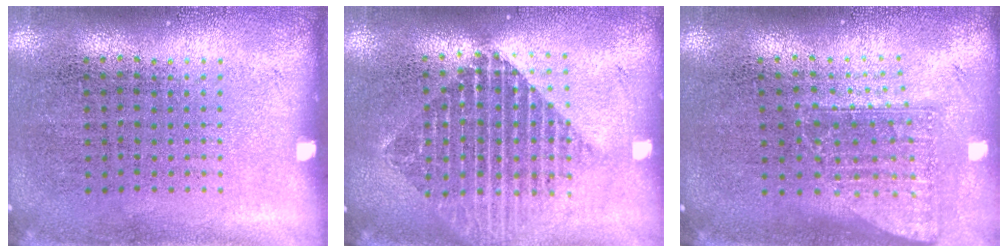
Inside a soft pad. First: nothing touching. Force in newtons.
{"total": 2.1, "press": 1.7, "slide": 1.2}
{"total": 1.7, "press": 1.2, "slide": 1.1}